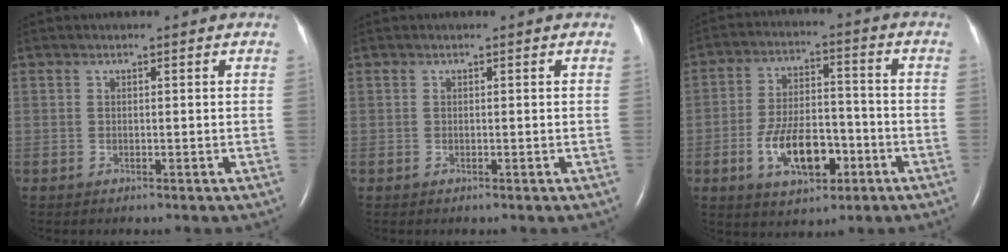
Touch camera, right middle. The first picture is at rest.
{"total": 0.0}
{"total": 10.7, "force": [-4.2, 5.0, 8.5], "torque": [-0.164, 0.009, -0.067]}